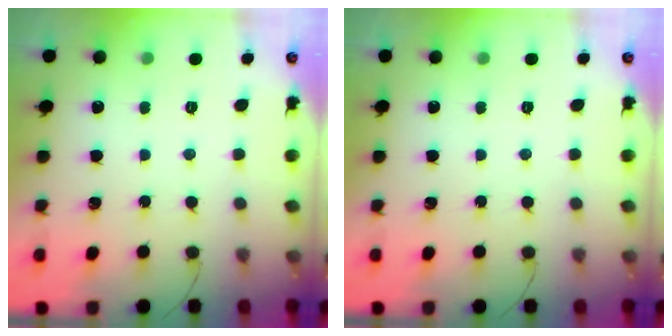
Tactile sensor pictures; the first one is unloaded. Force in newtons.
{"total": 0.0}